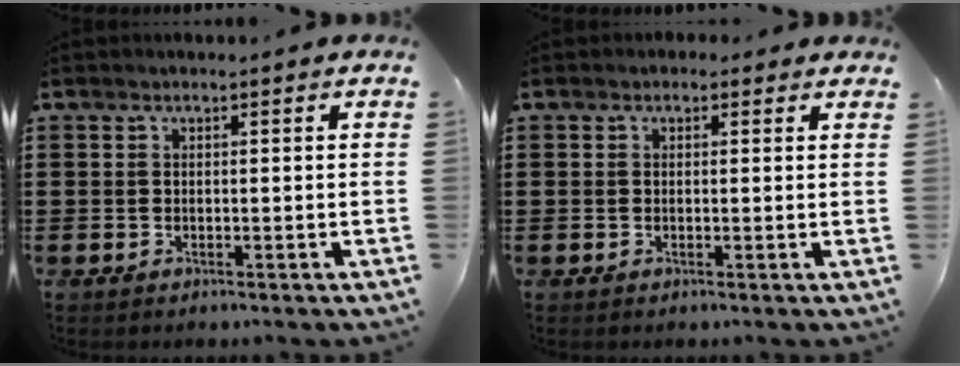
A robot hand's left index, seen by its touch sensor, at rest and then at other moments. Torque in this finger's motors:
{"motor_torque": [2.14, 0.00, 0.48, 0.03]}